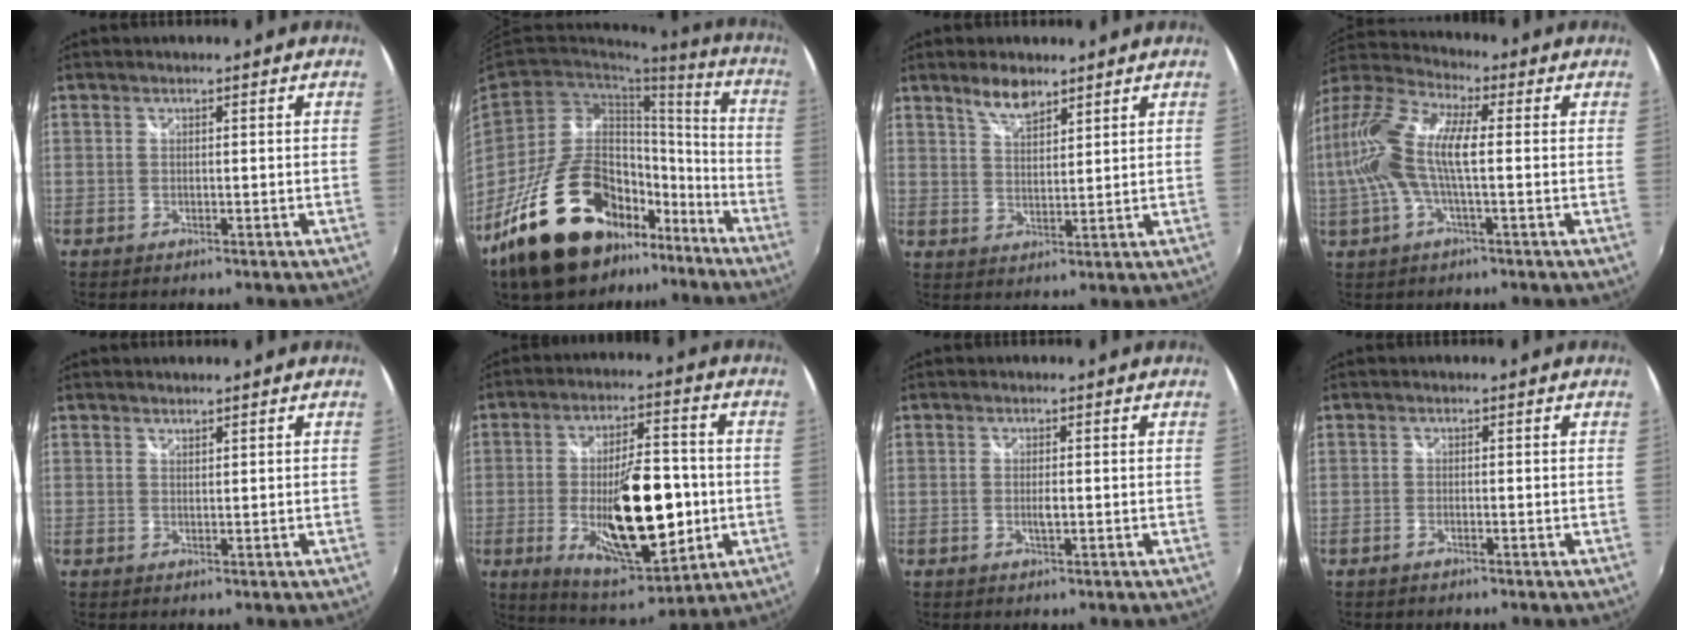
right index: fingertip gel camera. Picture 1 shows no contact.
{"total": 23.7, "force": [-15.8, 12.0, 13.0], "torque": [-0.238, 0.030, -0.234]}
{"total": 4.9, "force": [3.8, 1.7, 2.5], "torque": [-0.041, 0.002, 0.071]}
{"total": 14.8, "force": [0.6, 4.6, 14.0], "torque": [-0.264, 0.007, 0.003]}
{"total": 0.8, "force": [0.8, 0.1, 0.0], "torque": [0.001, 0.000, 0.015]}
{"total": 20.1, "force": [-3.7, 7.7, 18.2], "torque": [-0.307, -0.013, -0.039]}
{"total": 1.3, "force": [-0.2, 0.4, 1.2], "torque": [-0.023, -0.002, -0.004]}
{"total": 0.8, "force": [-0.7, 0.2, 0.3], "torque": [-0.008, -0.003, -0.017]}